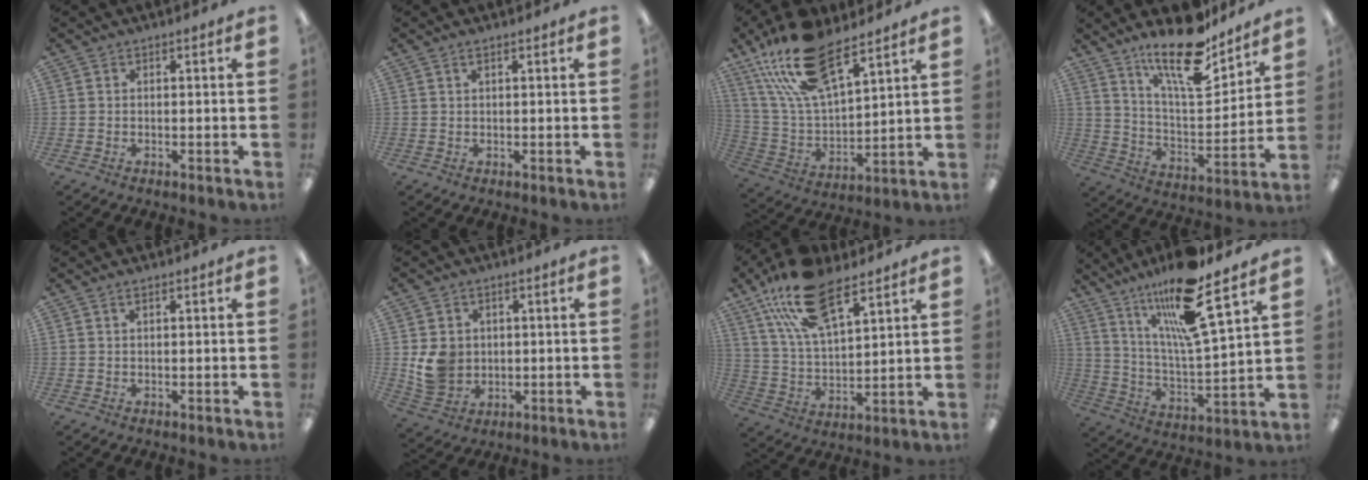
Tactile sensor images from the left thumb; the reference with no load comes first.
{"total": 1.2, "force": [0.7, 0.3, 1.0], "torque": [-0.020, 0.003, 0.011]}
{"total": 21.6, "force": [14.7, 8.7, 13.3], "torque": [-0.275, -0.069, 0.259]}
{"total": 18.4, "force": [13.8, 6.0, 10.7], "torque": [-0.179, -0.085, 0.230]}
{"total": 1.1, "force": [0.6, 0.3, 0.8], "torque": [-0.018, 0.002, 0.010]}
{"total": 7.1, "force": [0.8, 6.3, 3.0], "torque": [-0.055, 0.007, 0.017]}
{"total": 19.4, "force": [12.2, 8.8, 12.3], "torque": [-0.242, -0.039, 0.214]}
{"total": 18.4, "force": [13.7, 2.5, 12.1], "torque": [-0.226, -0.076, 0.224]}